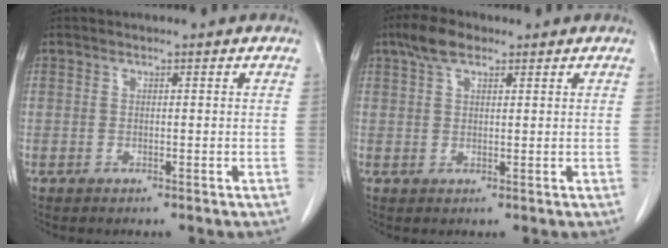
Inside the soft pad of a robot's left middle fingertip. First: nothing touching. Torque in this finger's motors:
{"motor_torque": [0.16, -0.11, -0.02, -0.02]}